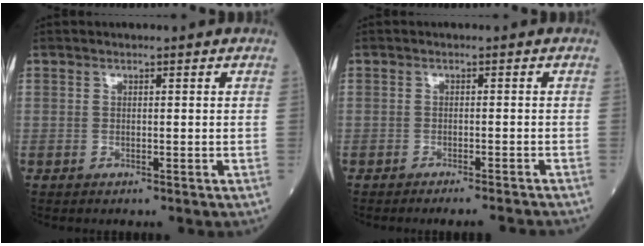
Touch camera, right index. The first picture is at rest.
{"total": 5.2, "force": [-4.9, -0.2, 1.7], "torque": [-0.014, -0.013, -0.066]}